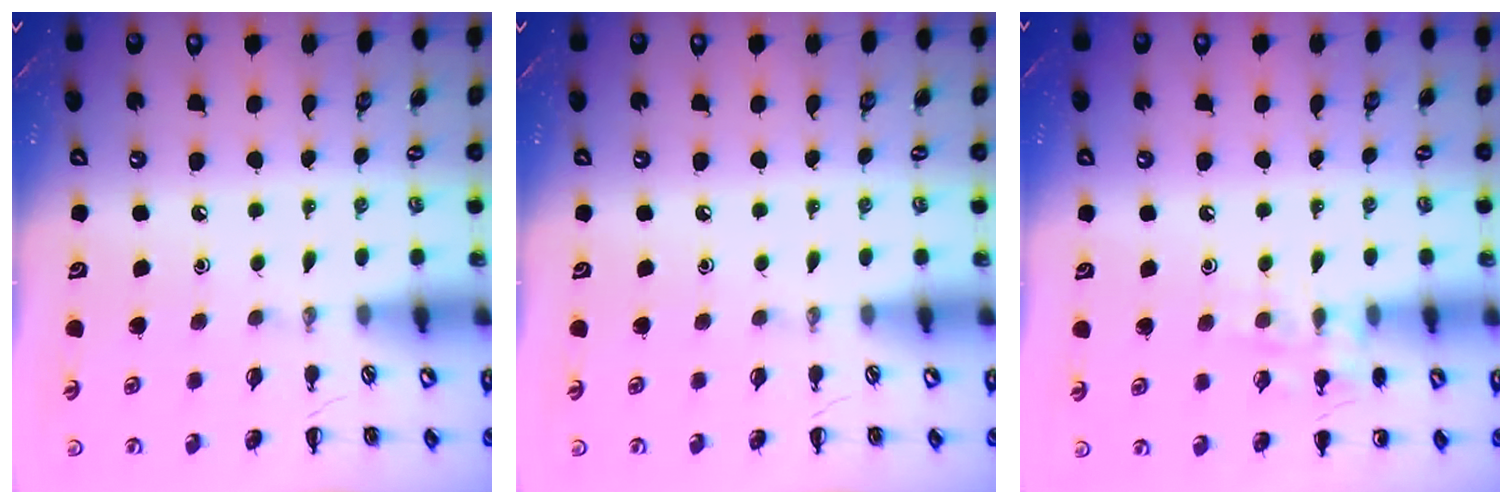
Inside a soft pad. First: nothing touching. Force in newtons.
{"total": 0.0}
{"total": 8.6, "press": 8.5, "slide": 1.0}